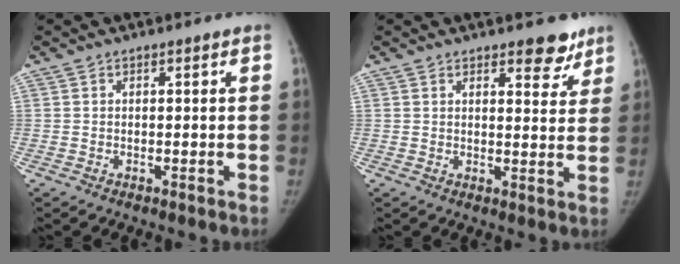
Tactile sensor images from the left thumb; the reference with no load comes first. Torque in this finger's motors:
{"motor_torque": [0.52, -0.39, 0.42, -0.31, 0.08]}